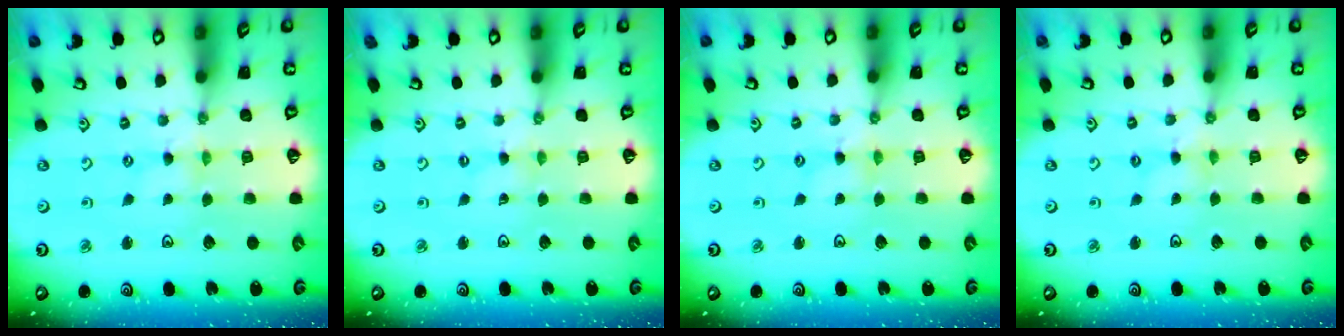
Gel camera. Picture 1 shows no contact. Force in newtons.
{"total": 0.0}
{"total": 1.5, "press": 1.5, "slide": 0.3}
{"total": 0.0}